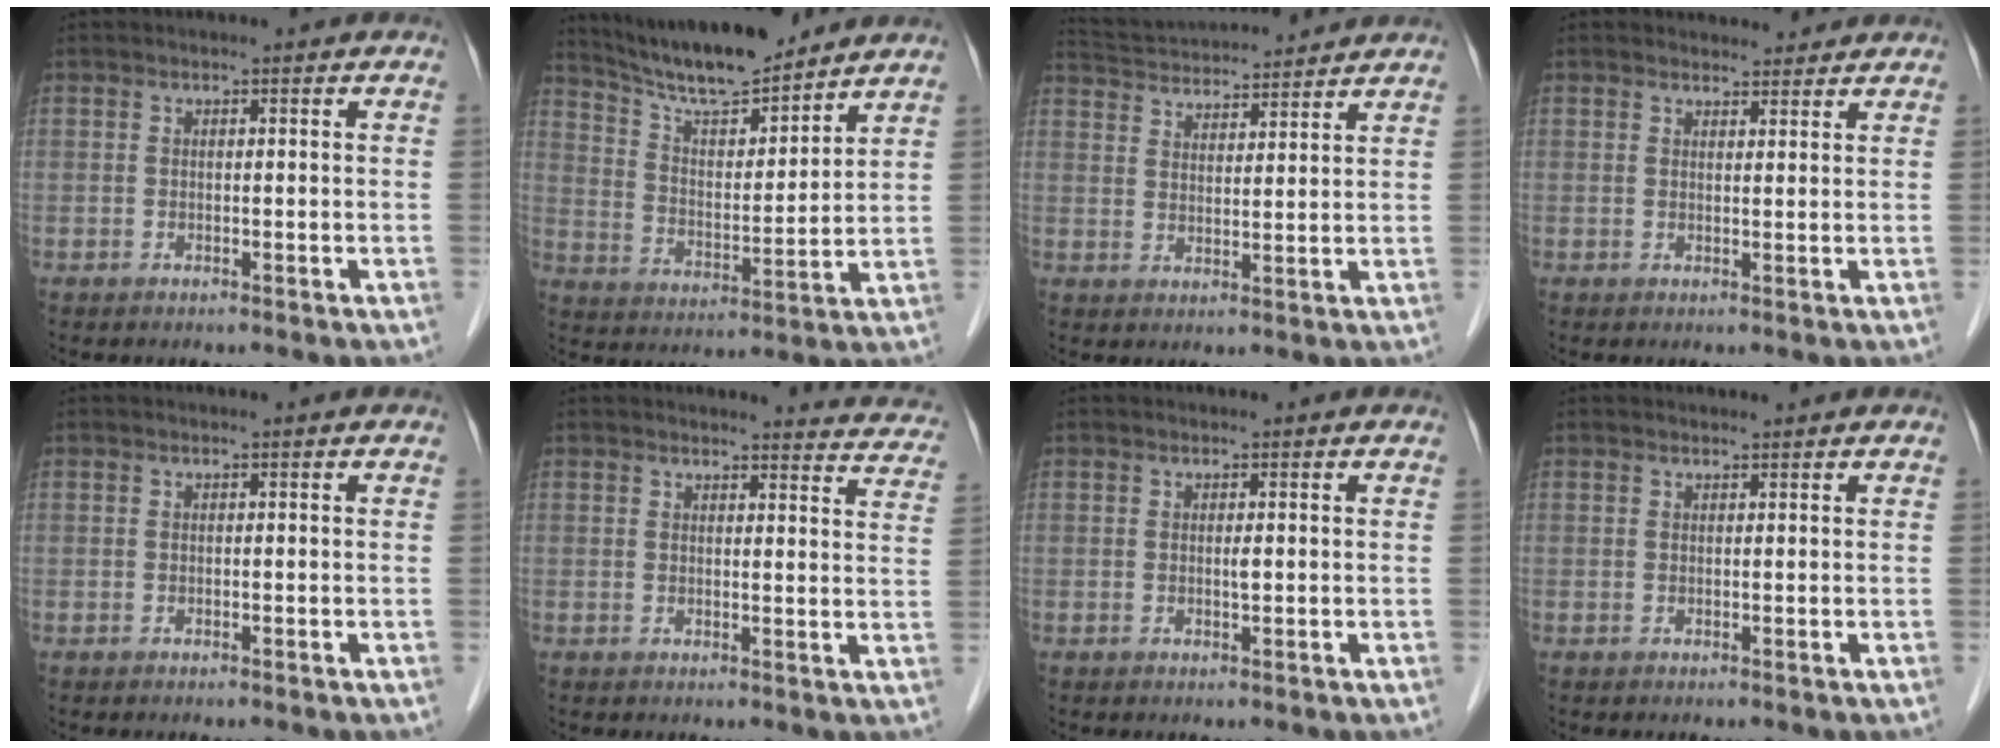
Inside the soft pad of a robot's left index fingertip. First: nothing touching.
{"total": 13.1, "force": [12.0, 1.4, 5.2], "torque": [-0.094, 0.004, 0.212]}
{"total": 13.0, "force": [12.4, 1.5, 3.7], "torque": [-0.077, 0.034, 0.197]}
{"total": 2.9, "force": [2.7, 0.9, 0.1], "torque": [-0.006, 0.005, 0.036]}
{"total": 0.0}
{"total": 9.9, "force": [9.8, 1.0, 0.8], "torque": [0.017, -0.055, 0.076]}
{"total": 0.6, "force": [0.1, 0.1, 0.6], "torque": [-0.015, -0.003, 0.001]}
{"total": 0.8, "force": [0.8, 0.1, 0.1], "torque": [-0.010, 0.004, 0.015]}